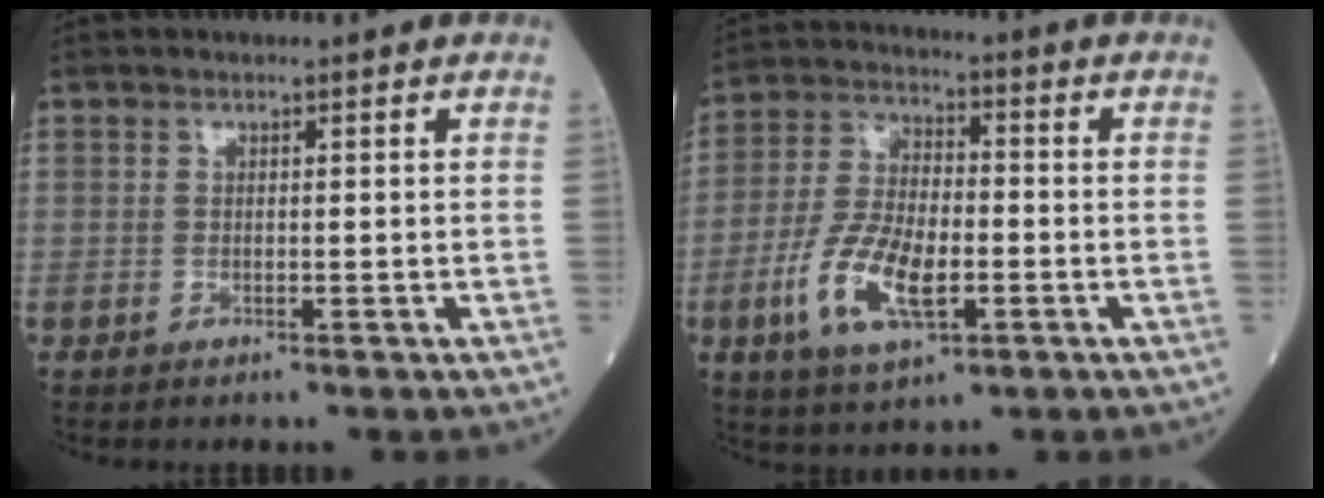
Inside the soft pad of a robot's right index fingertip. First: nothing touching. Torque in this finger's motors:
{"motor_torque": [0.45, -0.36, 0.23, 0.07]}